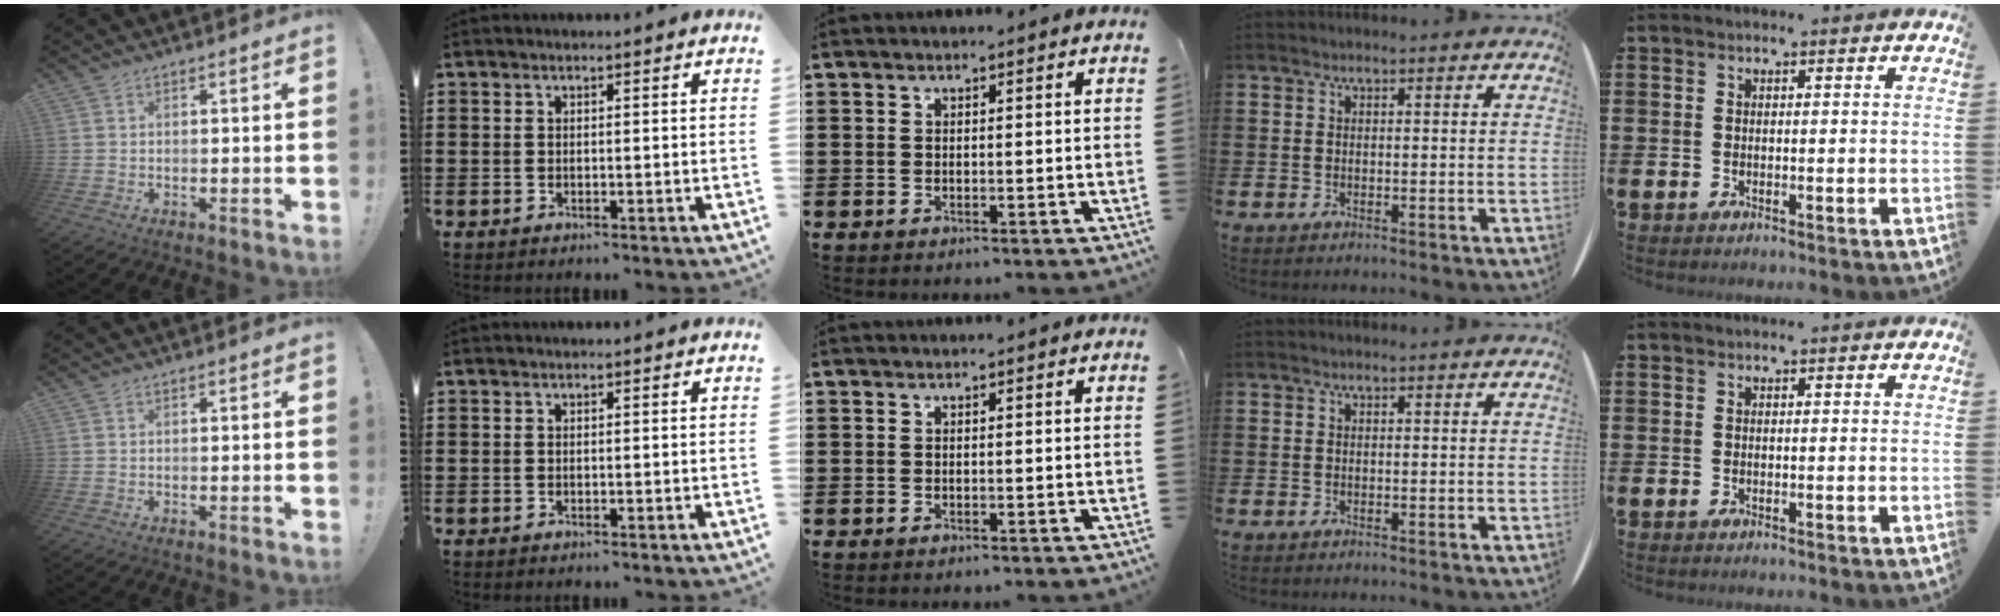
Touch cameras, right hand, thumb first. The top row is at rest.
{}